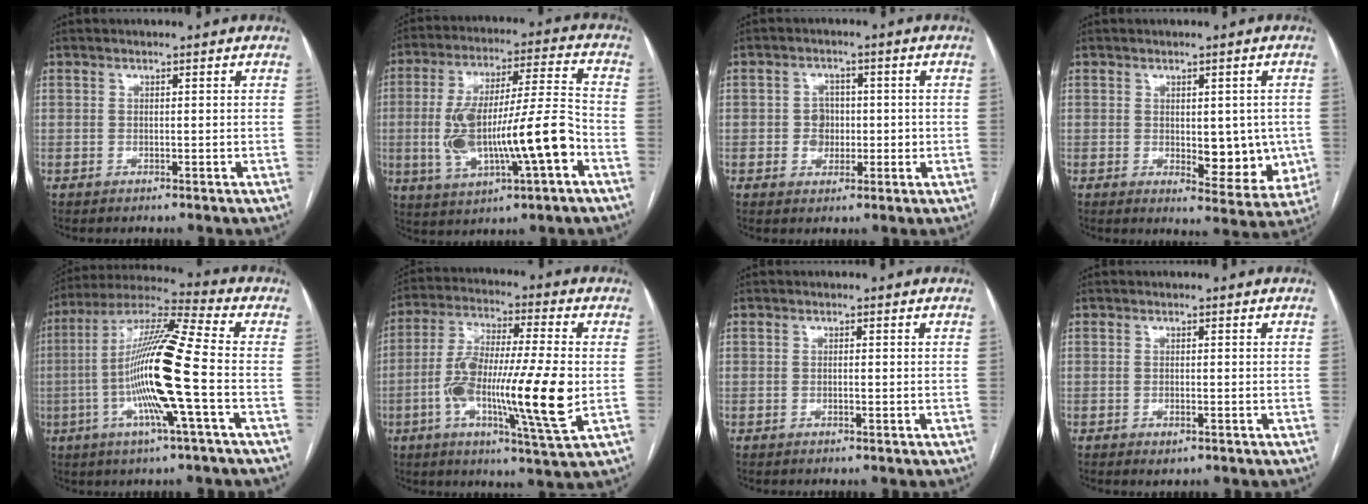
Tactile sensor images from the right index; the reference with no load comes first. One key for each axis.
{"total": 17.3, "fx": -4.2, "fy": 2.9, "fz": 16.5, "tx": -0.310, "ty": 0.013, "tz": -0.059}
{"total": 3.9, "fx": -0.3, "fy": 3.4, "fz": 1.7, "tx": -0.018, "ty": 0.013, "tz": 0.000}
{"total": 8.8, "fx": -0.5, "fy": 4.3, "fz": 7.7, "tx": -0.079, "ty": -0.007, "tz": 0.004}
{"total": 16.6, "fx": -3.2, "fy": -0.4, "fz": 16.3, "tx": -0.313, "ty": -0.003, "tz": -0.073}
{"total": 17.7, "fx": -2.9, "fy": 1.5, "fz": 17.4, "tx": -0.317, "ty": -0.007, "tz": -0.054}
{"total": 0.6, "fx": -0.1, "fy": 0.2, "fz": 0.6, "tx": -0.010, "ty": -0.001, "tz": -0.001}
{"total": 1.3, "fx": -0.7, "fy": 0.5, "fz": 0.9, "tx": -0.014, "ty": -0.002, "tz": -0.006}